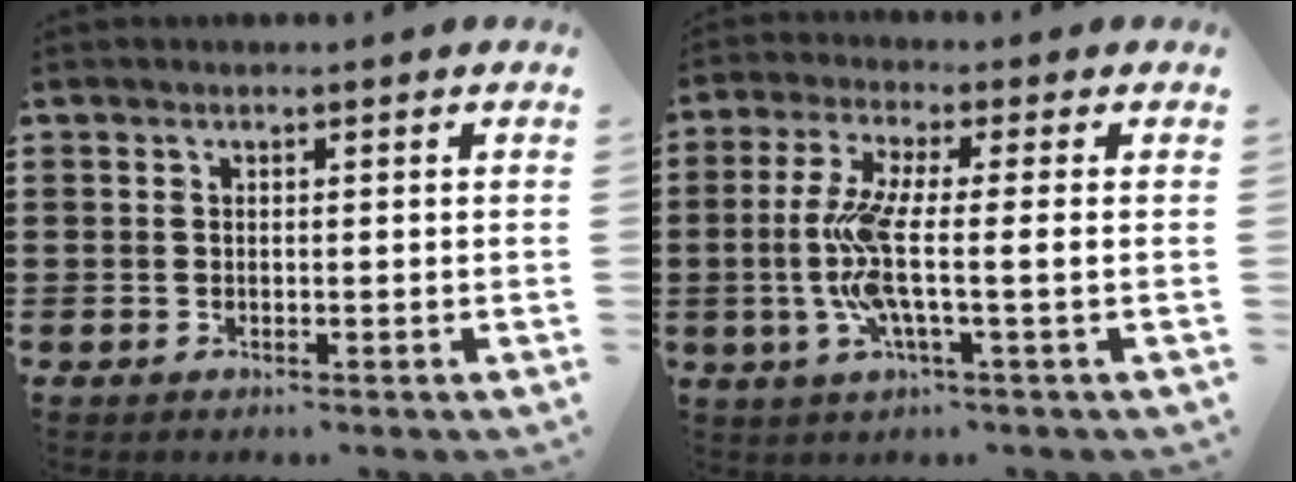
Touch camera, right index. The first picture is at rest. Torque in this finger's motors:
{"motor_torque": [2.05, -0.09, 0.74, 0.21]}